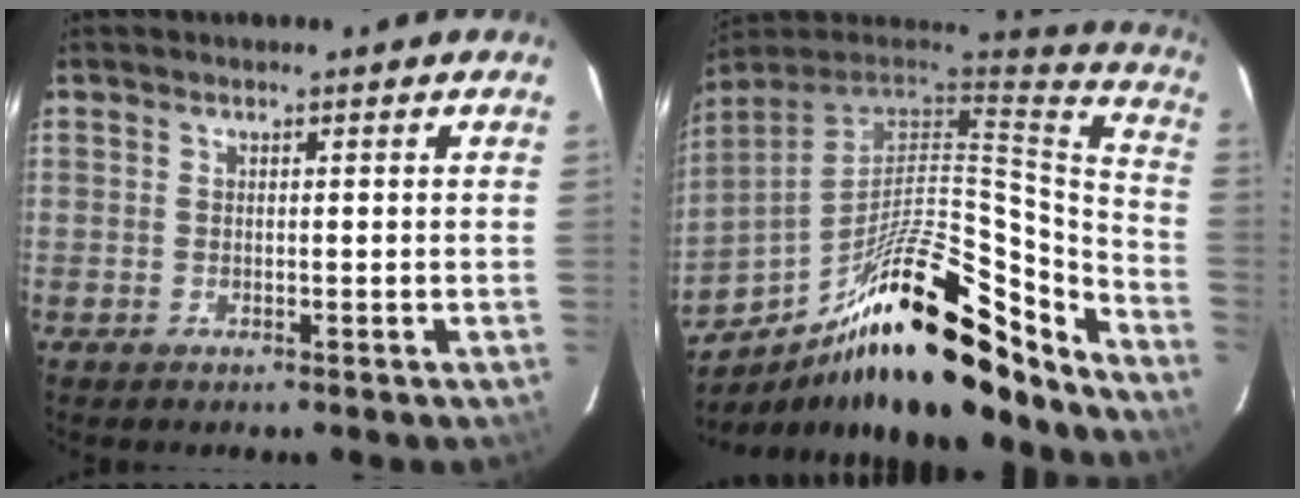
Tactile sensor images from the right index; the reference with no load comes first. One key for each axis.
{"total": 28.8, "fx": -18.9, "fy": 8.9, "fz": 19.8, "tx": -0.301, "ty": -0.010, "tz": -0.306}